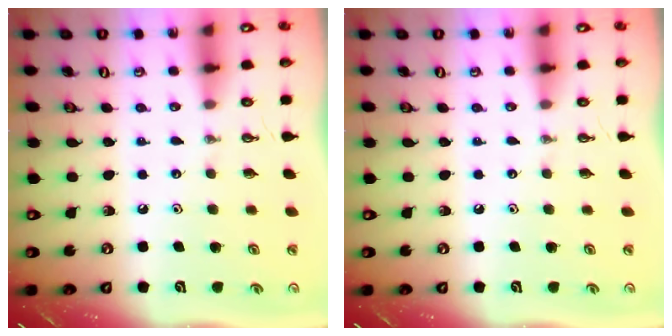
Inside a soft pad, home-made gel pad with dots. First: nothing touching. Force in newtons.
{"total": 0.0}